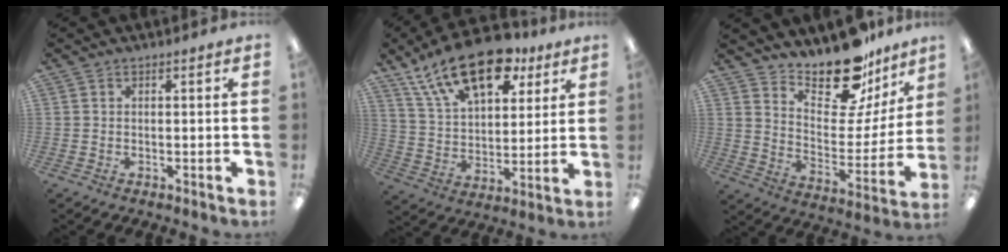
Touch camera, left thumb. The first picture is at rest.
{"total": 20.6, "force": [13.1, 10.1, 12.2], "torque": [-0.199, -0.060, 0.229]}
{"total": 17.7, "force": [15.1, 6.3, 6.8], "torque": [-0.103, -0.121, 0.263]}